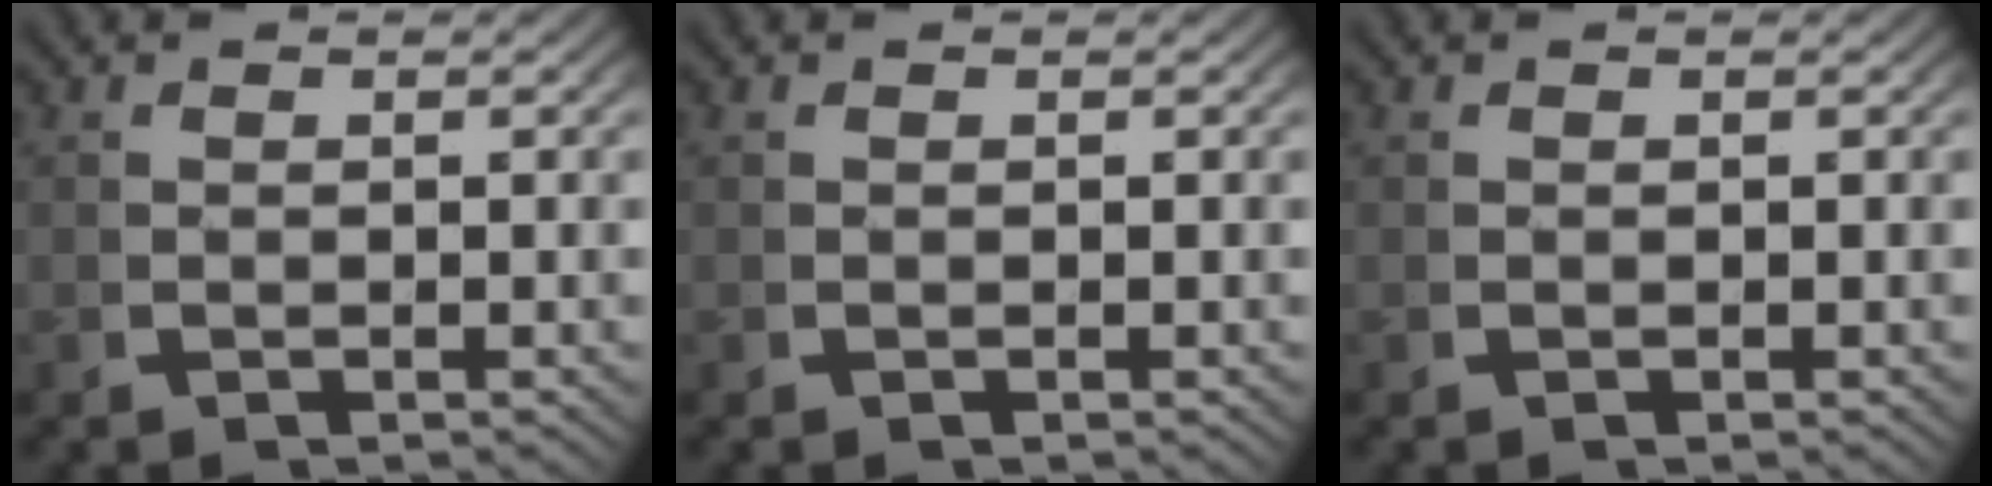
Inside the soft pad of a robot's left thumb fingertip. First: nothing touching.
{"total": 0.0}
{"total": 0.0}